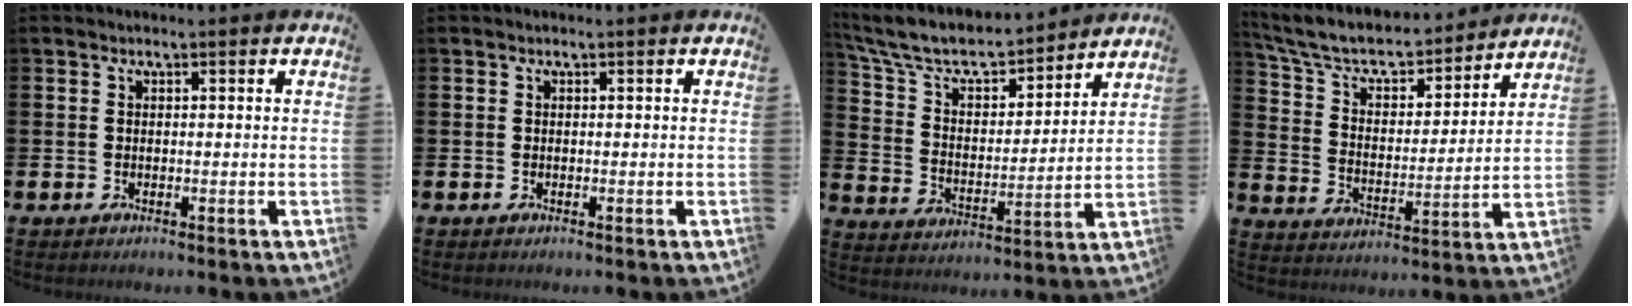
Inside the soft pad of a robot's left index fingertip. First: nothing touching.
{"total": 0.0}
{"total": 8.5, "force": [7.6, 2.6, 2.7], "torque": [-0.097, -0.051, 0.133]}
{"total": 7.5, "force": [6.7, 2.7, 2.2], "torque": [-0.085, -0.044, 0.114]}